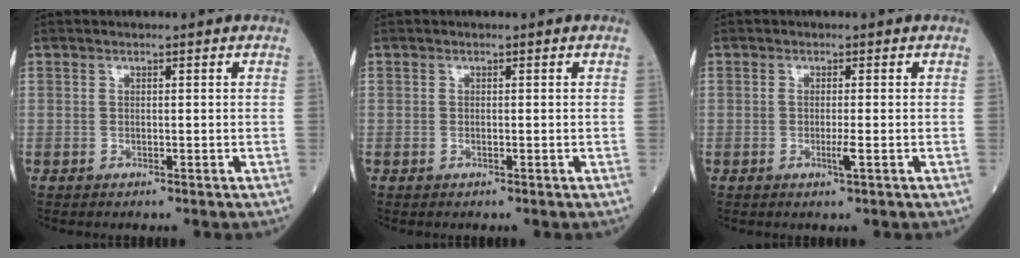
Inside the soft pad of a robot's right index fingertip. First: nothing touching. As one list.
[{"total": 0.0}, {"total": 1.8, "force": [-0.6, -0.1, 1.7], "torque": [-0.034, -0.005, -0.011]}]